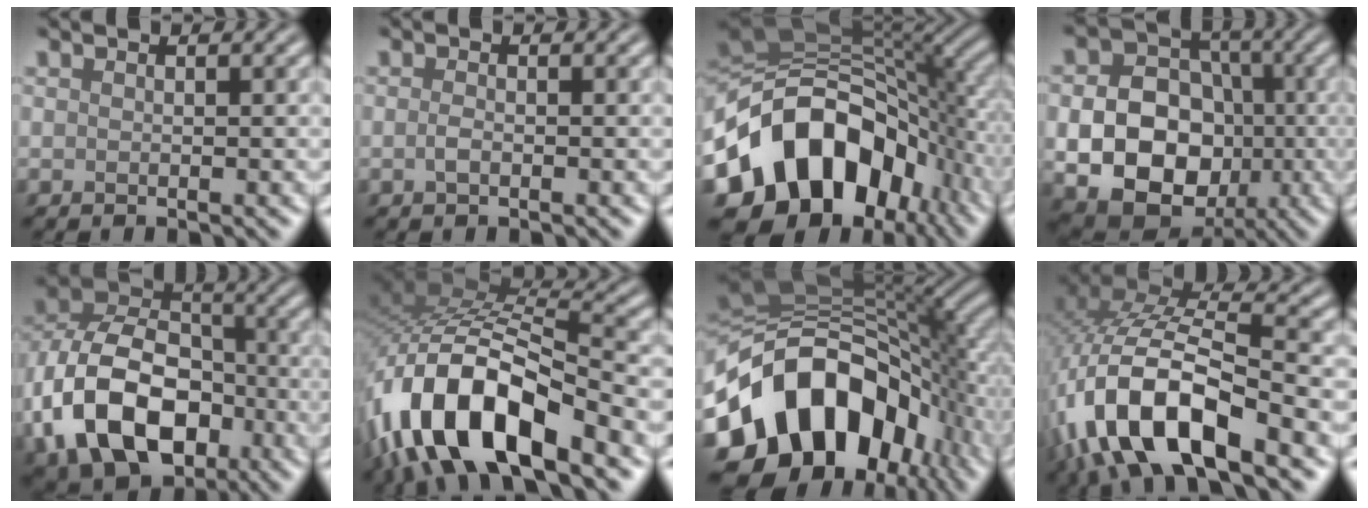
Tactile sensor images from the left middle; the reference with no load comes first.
{"total": 0.8, "force": [-0.3, 0.3, 0.7], "torque": [-0.017, -0.001, -0.007]}
{"total": 14.8, "force": [-5.8, 10.3, 9.0], "torque": [-0.150, 0.008, -0.113]}
{"total": 11.6, "force": [-2.0, 9.4, 6.6], "torque": [-0.103, -0.024, -0.053]}
{"total": 14.0, "force": [-4.8, 9.5, 9.1], "torque": [-0.183, -0.007, -0.097]}
{"total": 13.2, "force": [-7.0, 5.8, 9.6], "torque": [-0.180, 0.001, -0.134]}
{"total": 16.4, "force": [-5.4, 11.4, 10.6], "torque": [-0.181, 0.001, -0.098]}
{"total": 14.1, "force": [-5.4, 6.2, 11.4], "torque": [-0.236, -0.006, -0.098]}